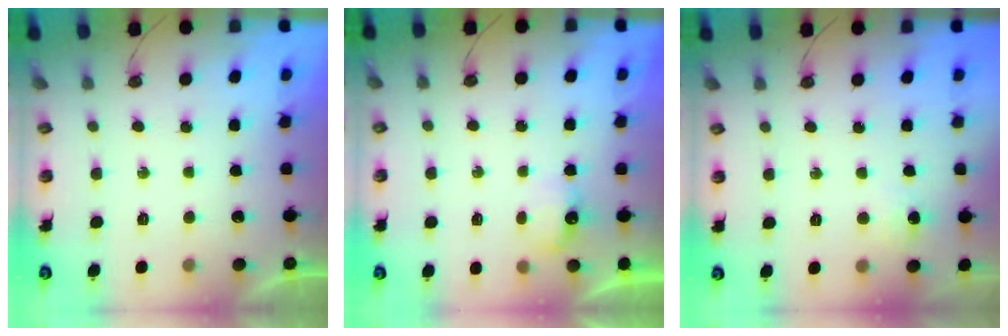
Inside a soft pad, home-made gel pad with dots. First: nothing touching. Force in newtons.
{"total": 4.0, "press": 3.9, "slide": 0.6}
{"total": 13.5, "press": 4.4, "slide": 12.8}